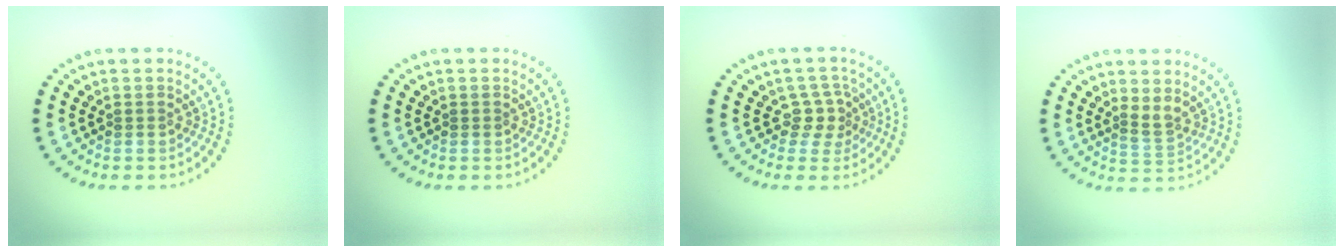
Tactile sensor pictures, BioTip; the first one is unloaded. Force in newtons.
{"total": 0.0}
{"total": 2.3, "press": 1.6, "slide": 1.7}
{"total": 1.7, "press": 1.2, "slide": 1.2}